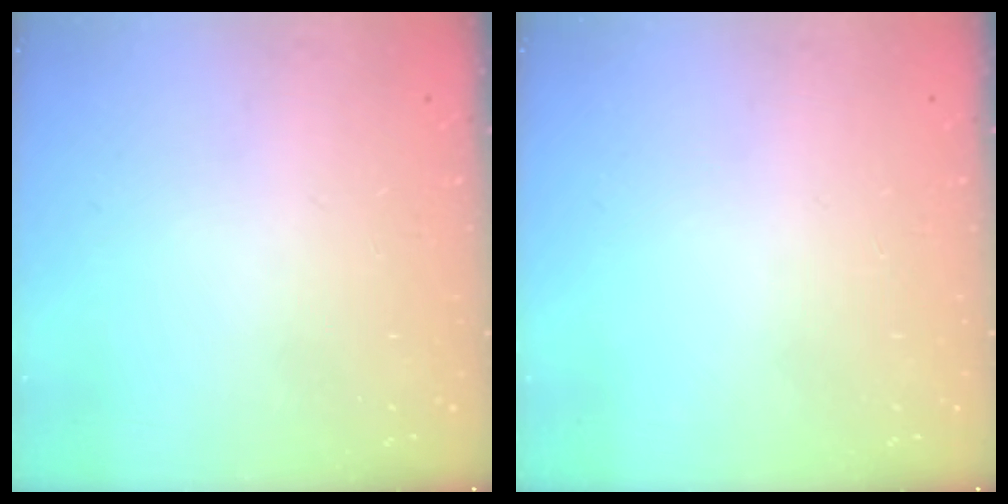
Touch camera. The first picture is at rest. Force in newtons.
{"total": 0.0}